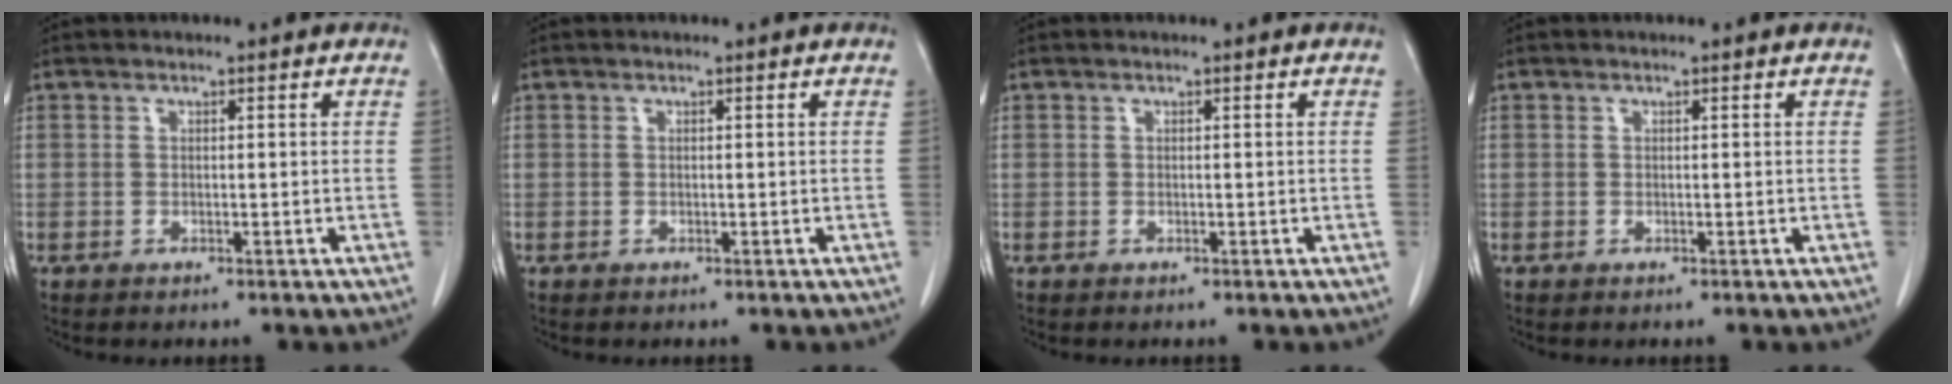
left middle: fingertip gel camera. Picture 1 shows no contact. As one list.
[{"total": 0.0}, {"total": 0.0}, {"total": 0.0}]